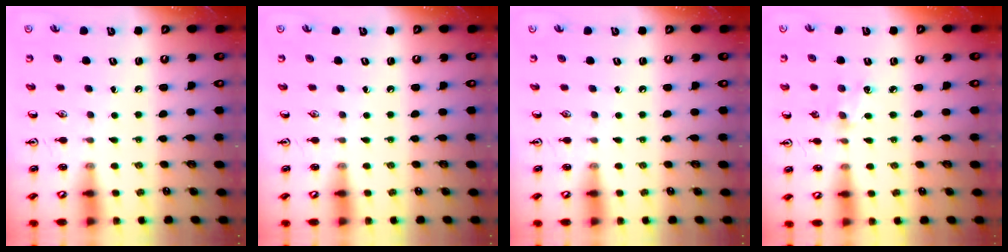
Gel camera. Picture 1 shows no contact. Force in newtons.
{"total": 0.0}
{"total": 0.0}
{"total": 6.8, "press": 6.8, "slide": 0.7}